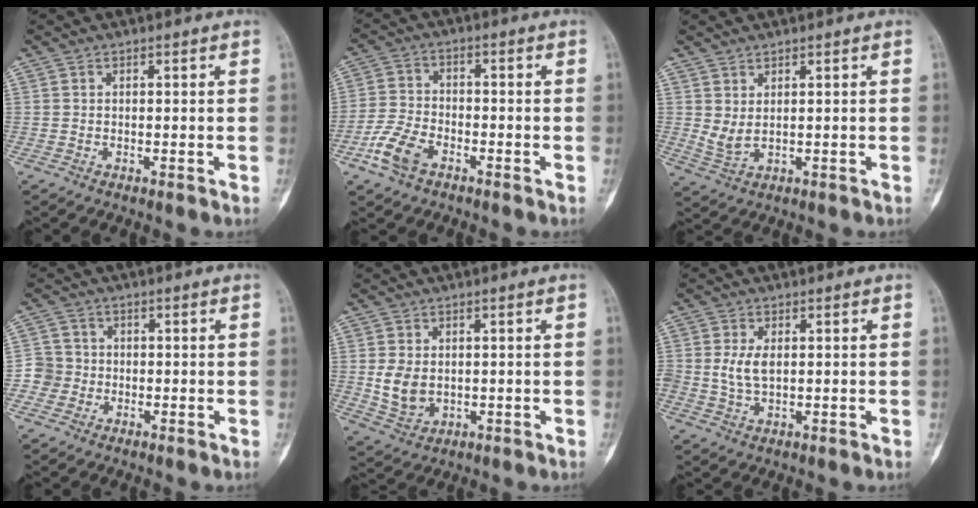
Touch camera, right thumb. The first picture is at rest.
{"total": 7.5, "force": [-4.1, 4.2, 4.6], "torque": [-0.098, 0.017, -0.083]}
{"total": 3.4, "force": [1.0, 1.4, 2.9], "torque": [-0.063, -0.008, 0.030]}
{"total": 4.0, "force": [-1.1, 3.8, 0.1], "torque": [0.023, 0.012, -0.030]}
{"total": 6.1, "force": [0.1, 4.5, 4.1], "torque": [-0.067, -0.006, 0.014]}
{"total": 4.6, "force": [0.5, 2.6, 3.7], "torque": [-0.079, -0.004, 0.012]}